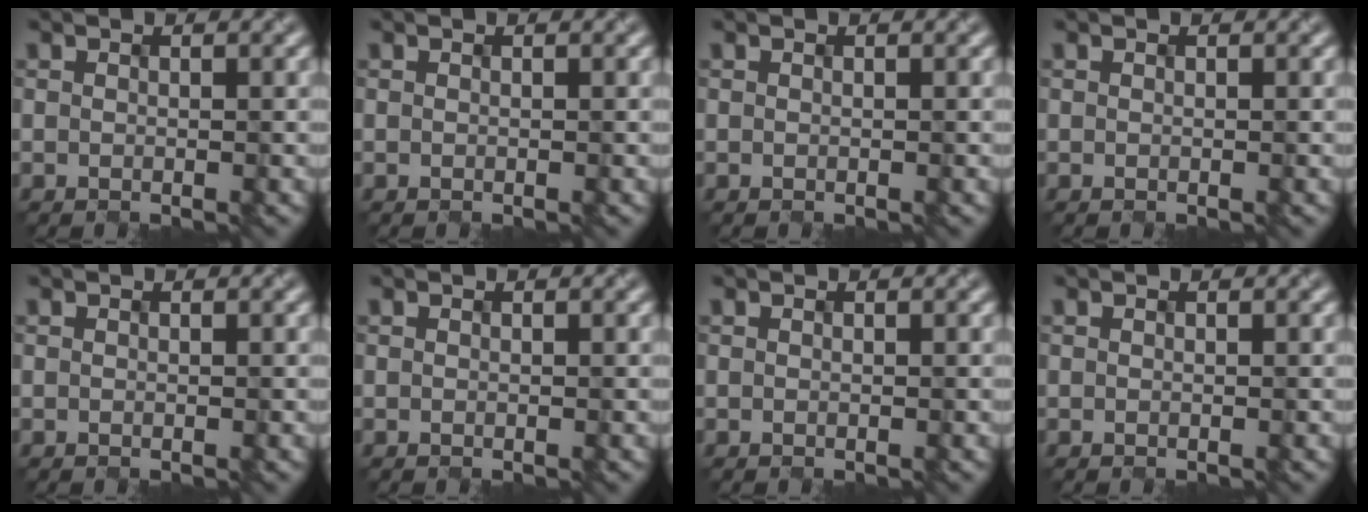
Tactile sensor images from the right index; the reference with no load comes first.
{"total": 0.0}
{"total": 0.0}
{"total": 0.0}
{"total": 0.0}
{"total": 0.0}
{"total": 0.0}
{"total": 0.0}